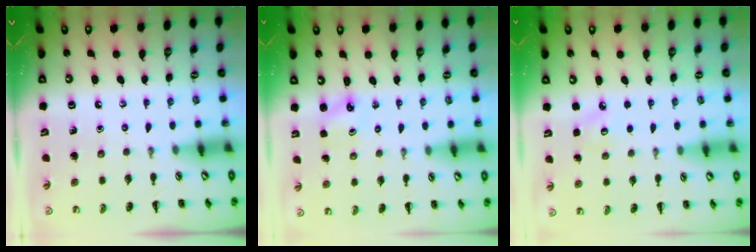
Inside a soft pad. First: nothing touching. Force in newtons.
{"total": 2.0, "press": 2.0, "slide": 0.5}
{"total": 2.6, "press": 2.5, "slide": 0.7}